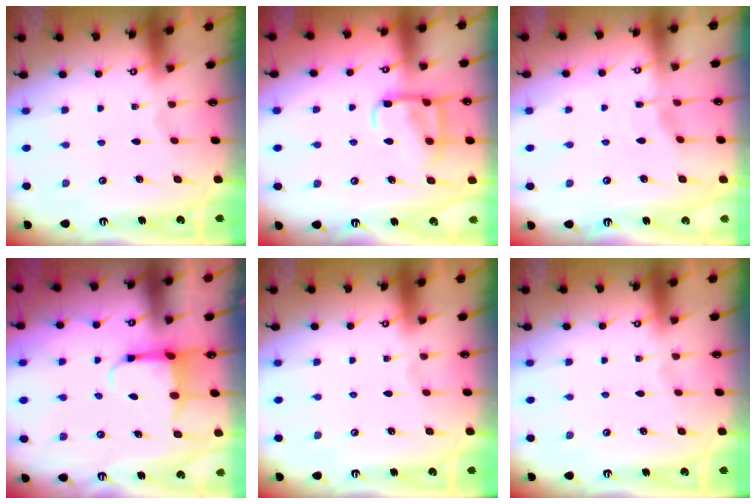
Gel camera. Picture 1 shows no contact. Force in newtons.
{"total": 11.8, "press": 11.7, "slide": 1.2}
{"total": 3.0, "press": 2.9, "slide": 0.6}
{"total": 3.9, "press": 3.8, "slide": 1.1}
{"total": 0.0}
{"total": 0.0}